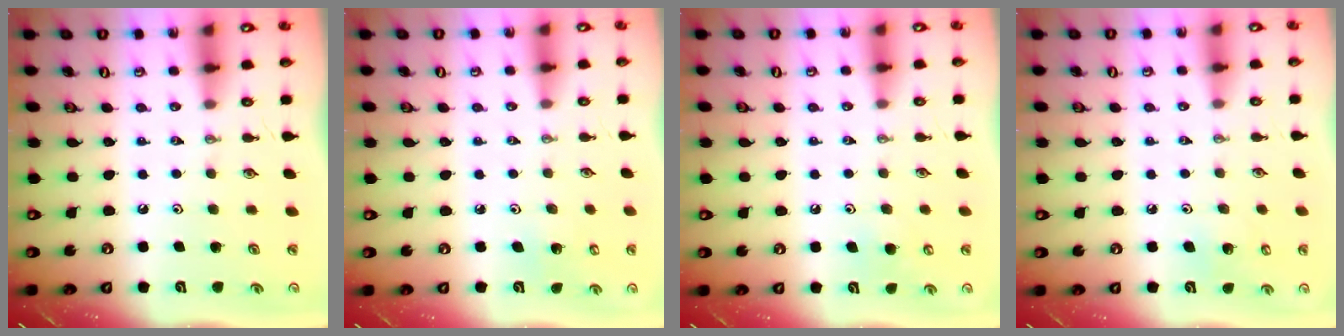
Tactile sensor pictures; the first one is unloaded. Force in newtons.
{"total": 2.8, "press": 2.8, "slide": 0.2}
{"total": 6.4, "press": 6.4, "slide": 0.7}
{"total": 6.0, "press": 6.0, "slide": 0.8}